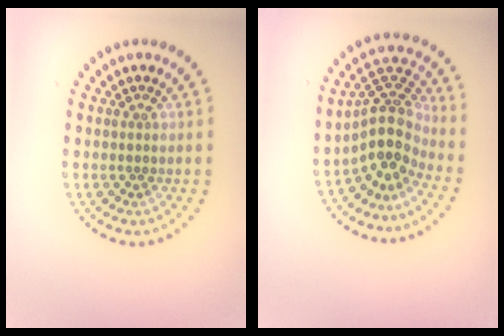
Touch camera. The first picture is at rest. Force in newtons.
{"total": 4.6, "press": 3.4, "slide": 3.1}